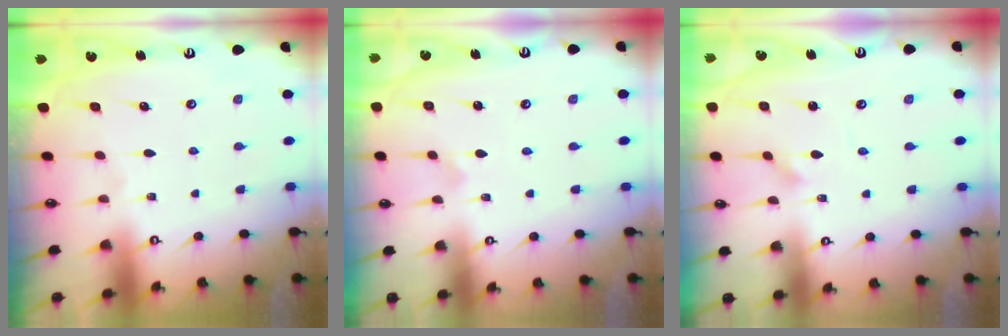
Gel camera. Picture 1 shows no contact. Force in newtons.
{"total": 2.3, "press": 2.3, "slide": 0.0}
{"total": 1.6, "press": 1.6, "slide": 0.2}